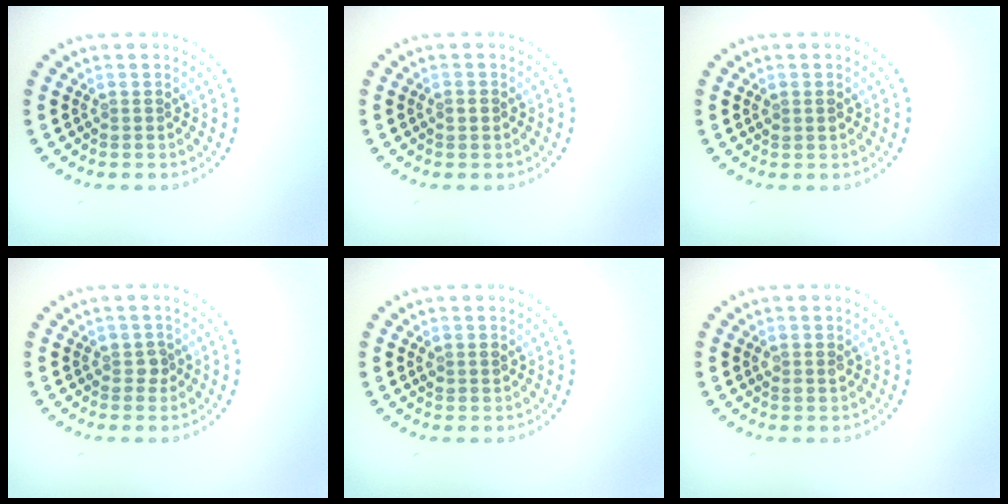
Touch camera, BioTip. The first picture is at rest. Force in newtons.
{"total": 1.1, "press": 1.1, "slide": 0.1}
{"total": 0.9, "press": 0.9, "slide": 0.1}
{"total": 1.0, "press": 0.9, "slide": 0.5}
{"total": 1.0, "press": 0.9, "slide": 0.3}
{"total": 1.2, "press": 1.2, "slide": 0.3}